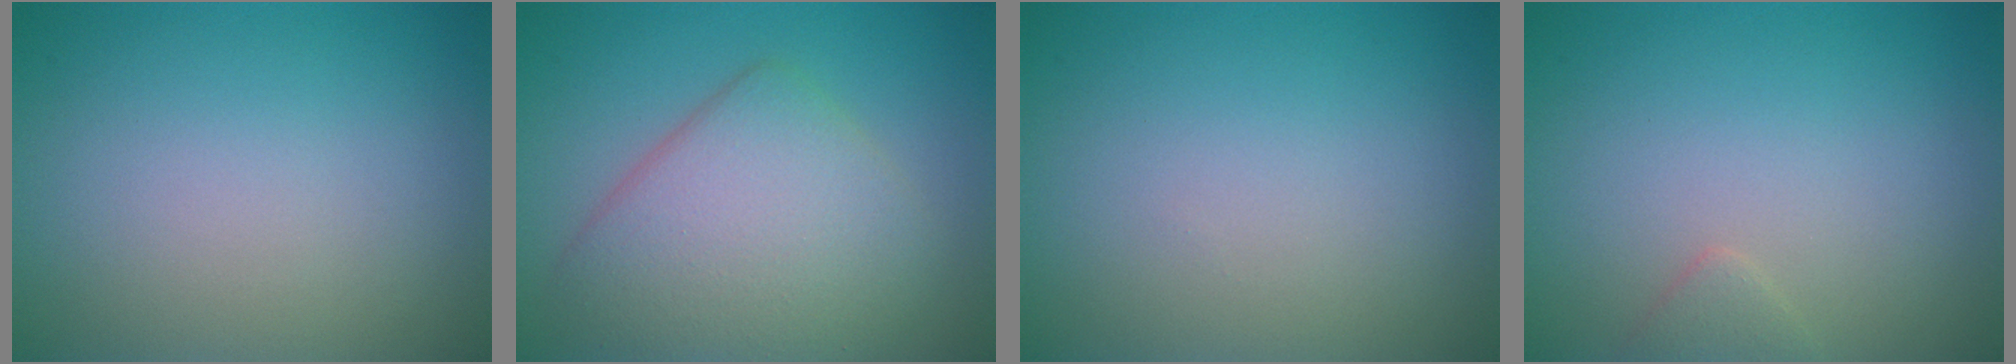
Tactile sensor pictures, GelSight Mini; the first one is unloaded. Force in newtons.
{"total": 6.6, "press": 6.6, "slide": 0.3}
{"total": 0.0}
{"total": 0.9, "press": 0.9, "slide": 0.1}